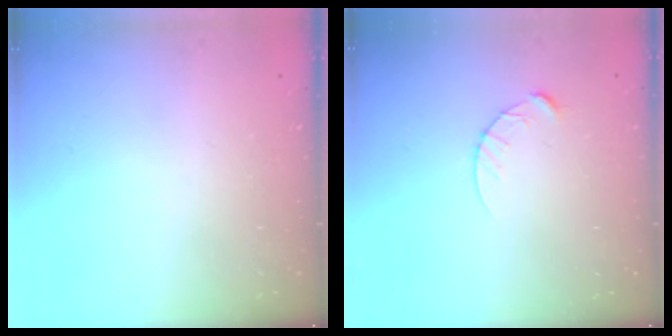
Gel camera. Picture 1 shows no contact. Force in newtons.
{"total": 5.7, "press": 5.7, "slide": 0.5}